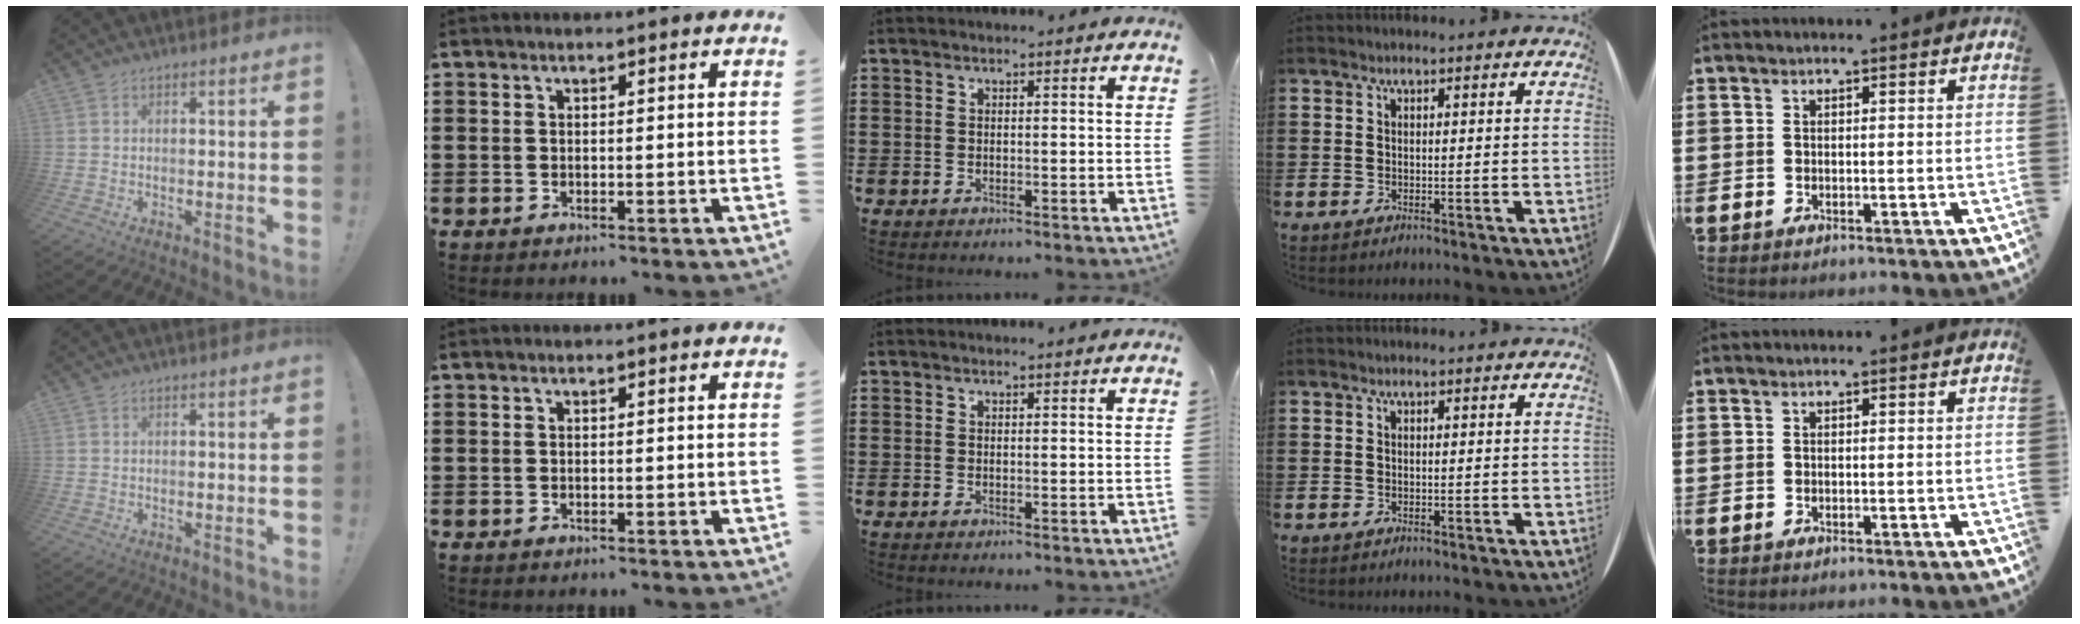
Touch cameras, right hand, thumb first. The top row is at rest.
{}